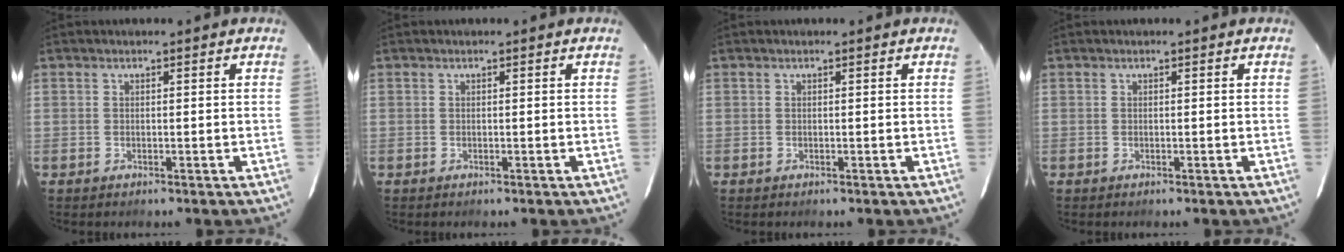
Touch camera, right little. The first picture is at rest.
{"total": 0.0}
{"total": 0.0}
{"total": 0.0}